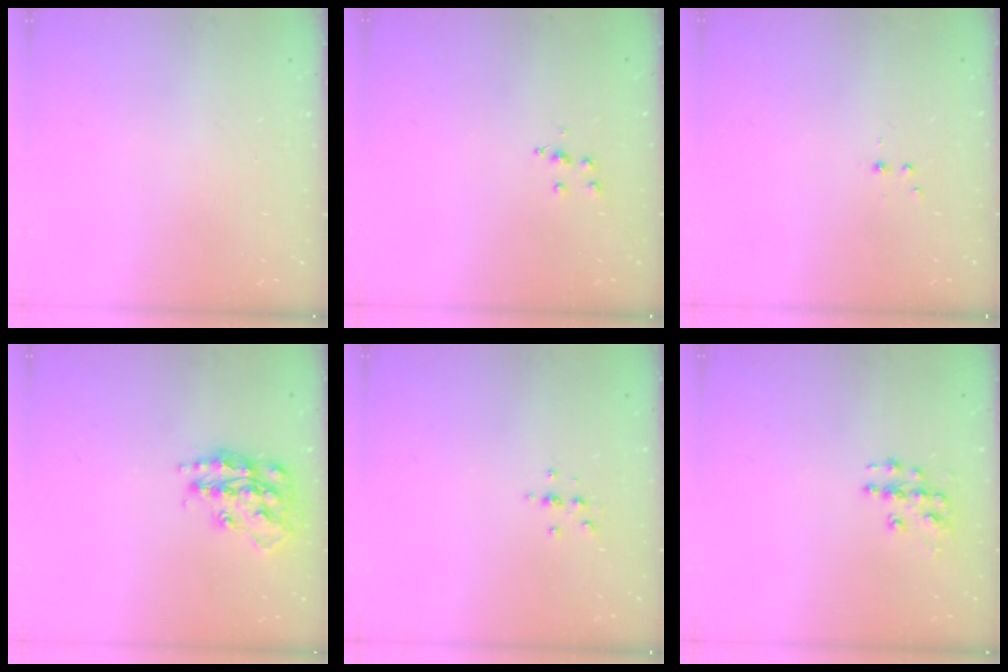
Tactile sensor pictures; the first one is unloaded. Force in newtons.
{"total": 4.8, "press": 4.8, "slide": 0.5}
{"total": 2.2, "press": 1.9, "slide": 1.0}
{"total": 17.5, "press": 17.4, "slide": 1.1}
{"total": 3.0, "press": 3.0, "slide": 0.3}
{"total": 7.8, "press": 7.8, "slide": 0.4}